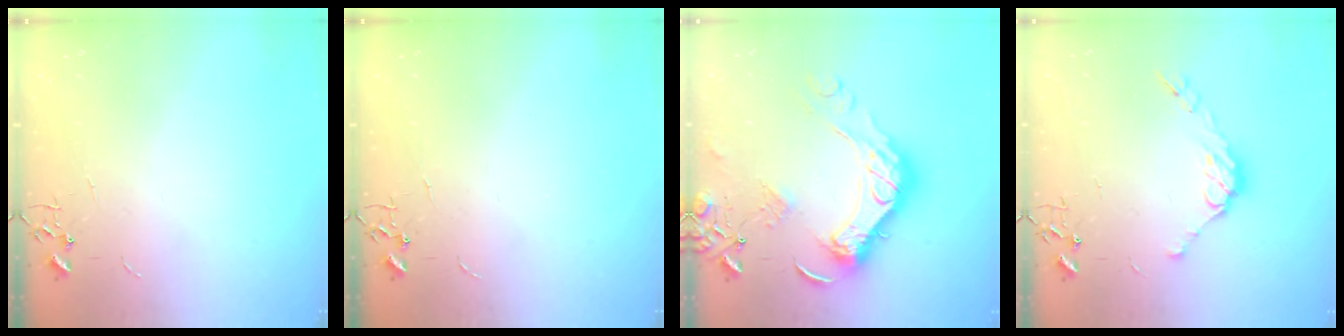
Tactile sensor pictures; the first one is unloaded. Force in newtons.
{"total": 0.0}
{"total": 22.1, "press": 22.0, "slide": 2.0}
{"total": 9.6, "press": 9.5, "slide": 0.7}